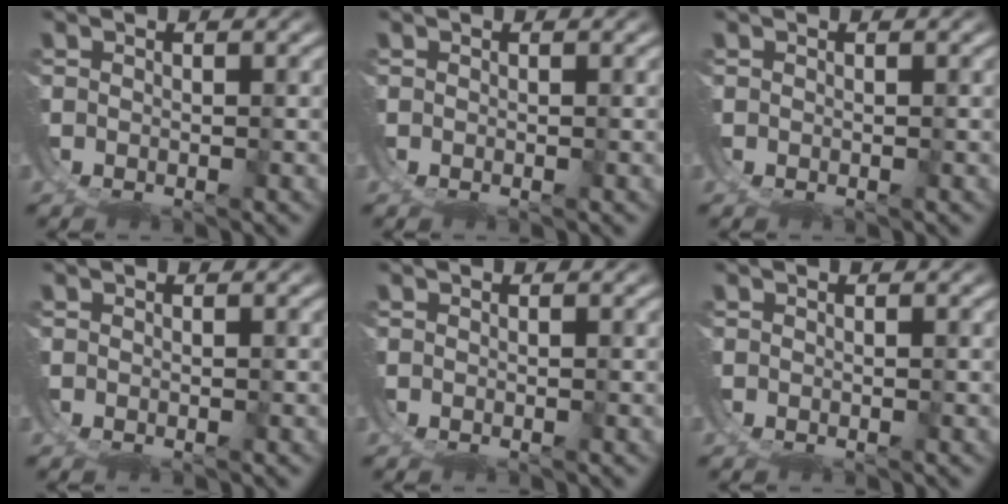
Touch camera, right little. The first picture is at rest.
{"total": 0.0}
{"total": 0.0}
{"total": 0.0}
{"total": 0.0}
{"total": 0.0}